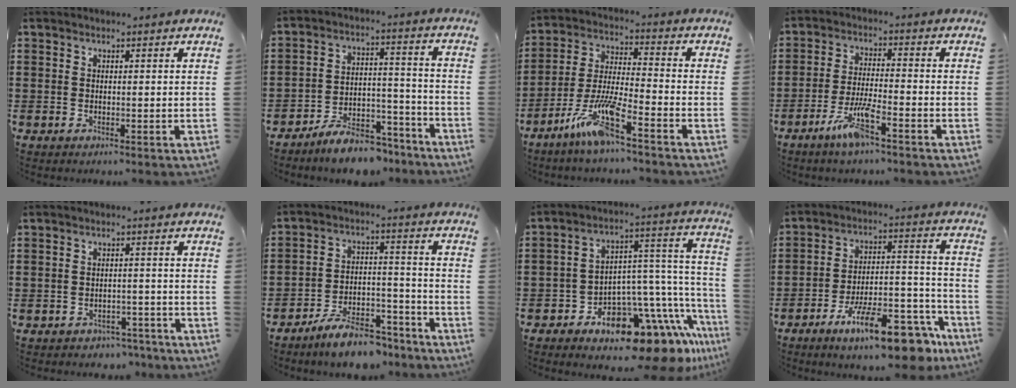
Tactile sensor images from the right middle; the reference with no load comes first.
{"total": 7.9, "force": [-7.3, 2.0, 2.4], "torque": [-0.034, 0.028, -0.137]}
{"total": 9.0, "force": [-6.4, 0.5, 6.4], "torque": [-0.148, -0.013, -0.127]}
{"total": 6.4, "force": [-4.0, 0.8, 5.0], "torque": [-0.105, -0.007, -0.074]}
{"total": 2.4, "force": [-2.4, 0.6, -0.1], "torque": [-0.007, 0.000, -0.051]}
{"total": 8.4, "force": [-7.6, 1.8, 3.1], "torque": [-0.050, 0.025, -0.142]}
{"total": 9.8, "force": [-7.1, 4.5, 4.9], "torque": [-0.083, -0.013, -0.126]}
{"total": 15.3, "force": [-11.2, 3.2, 9.9], "torque": [-0.147, 0.048, -0.188]}